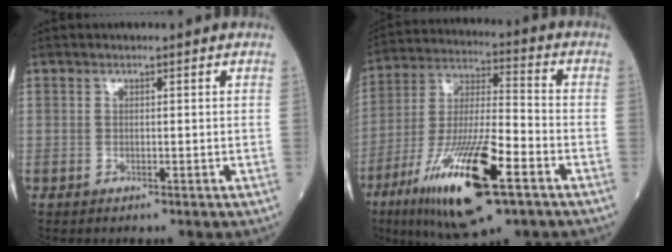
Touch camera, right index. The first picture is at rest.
{"total": 19.9, "force": [-9.7, 3.5, 17.0], "torque": [-0.343, -0.036, -0.166]}